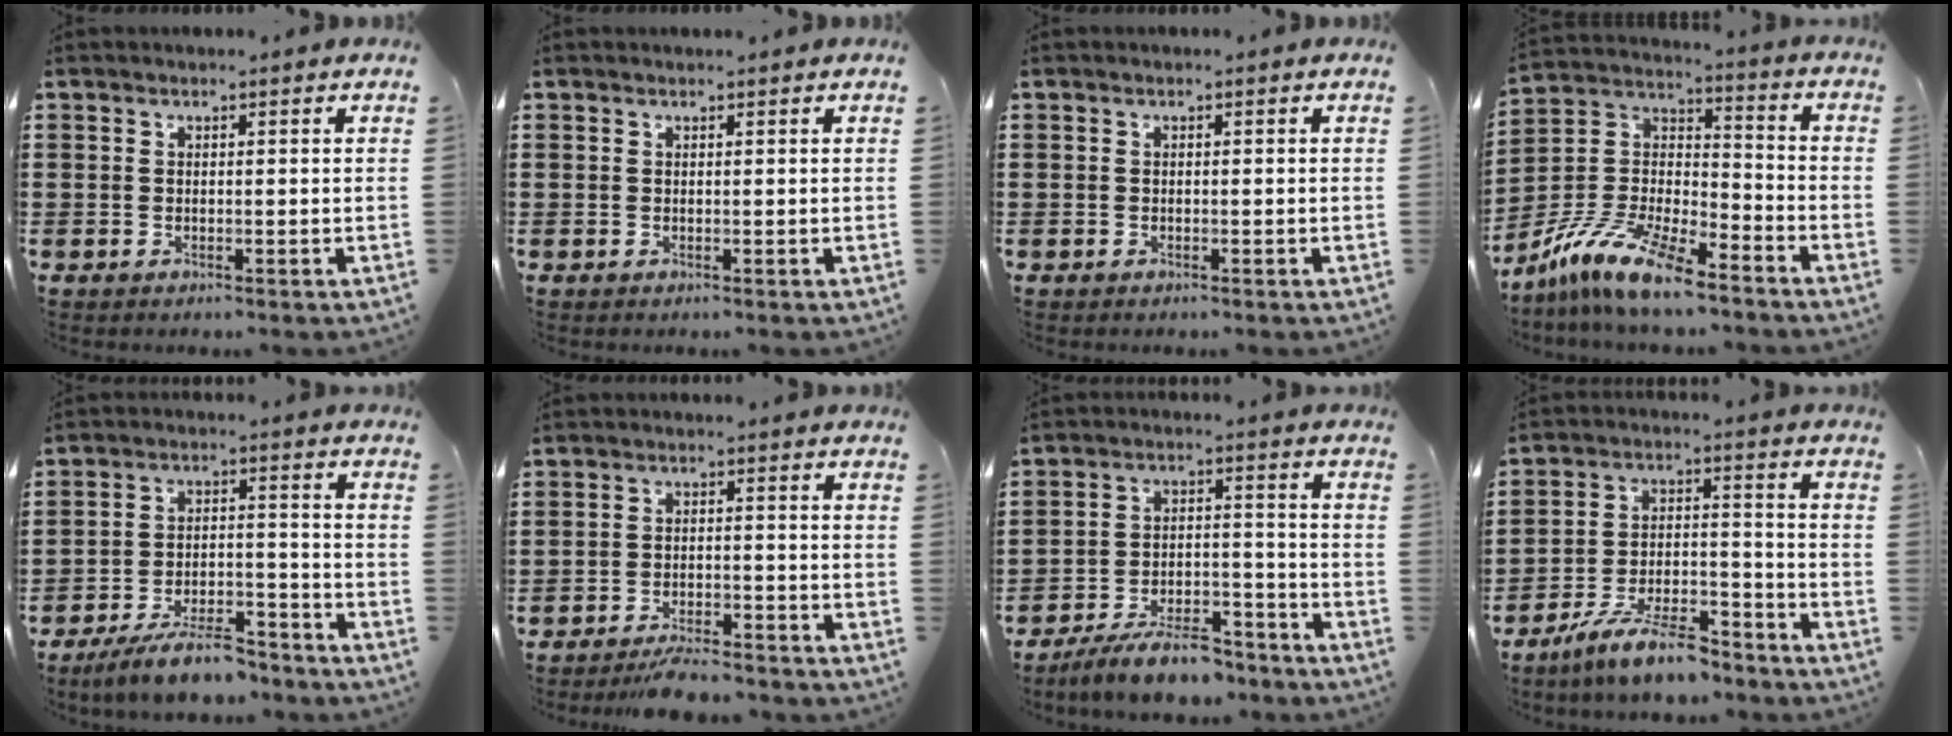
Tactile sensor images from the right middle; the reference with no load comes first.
{"total": 0.0}
{"total": 0.0}
{"total": 11.6, "force": [-9.4, 2.2, 6.4], "torque": [-0.153, 0.011, -0.194]}
{"total": 8.7, "force": [-7.4, 1.9, 4.0], "torque": [-0.070, 0.014, -0.139]}
{"total": 4.5, "force": [-4.2, 0.6, 1.3], "torque": [-0.022, 0.004, -0.085]}
{"total": 8.7, "force": [-7.6, 2.0, 3.7], "torque": [-0.057, 0.021, -0.141]}
{"total": 9.9, "force": [-8.2, 1.6, 5.2], "torque": [-0.105, 0.014, -0.159]}